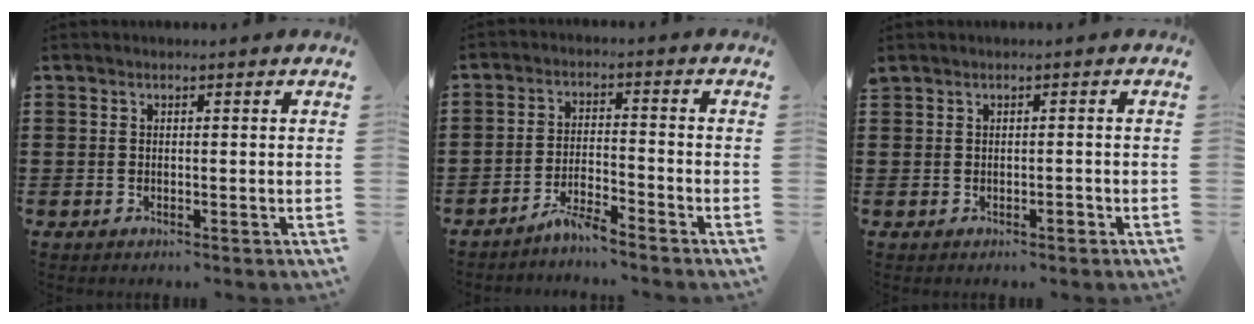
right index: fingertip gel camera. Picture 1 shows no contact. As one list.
[{"total": 3.7, "force": [-3.5, 0.1, 1.3], "torque": [-0.032, 0.004, -0.071]}, {"total": 0.8, "force": [-0.3, 0.4, 0.7], "torque": [-0.013, -0.001, -0.006]}]